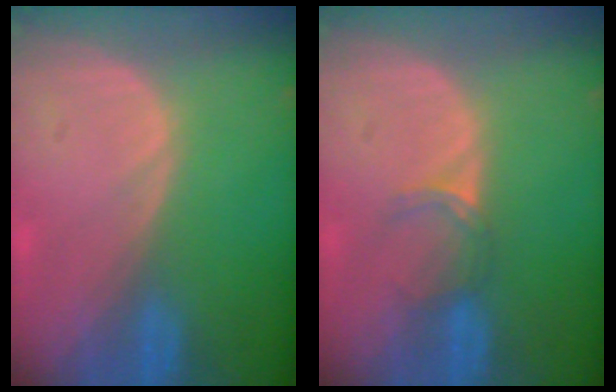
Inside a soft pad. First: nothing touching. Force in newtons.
{"total": 2.5, "press": 2.0, "slide": 1.4}